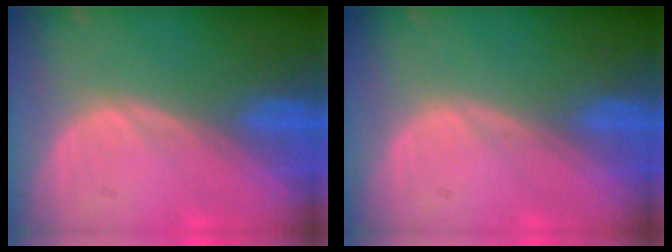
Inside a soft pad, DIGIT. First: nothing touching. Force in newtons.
{"total": 0.0}